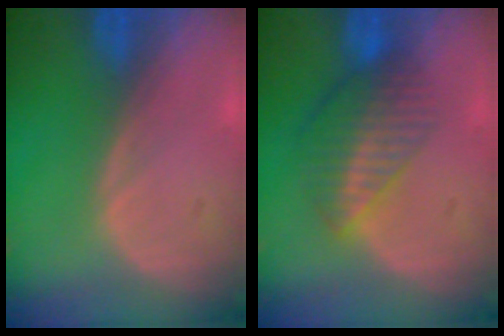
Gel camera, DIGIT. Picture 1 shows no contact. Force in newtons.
{"total": 6.8, "press": 5.9, "slide": 3.4}